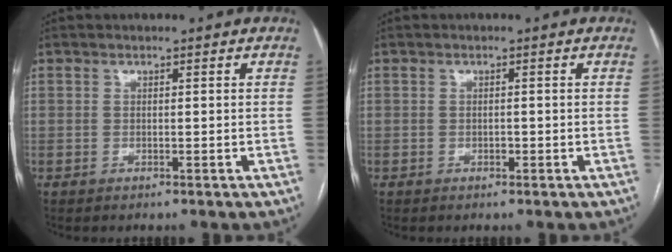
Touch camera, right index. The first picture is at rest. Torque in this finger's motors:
{"motor_torque": [0.07, 0.14, -0.03, 0.00]}